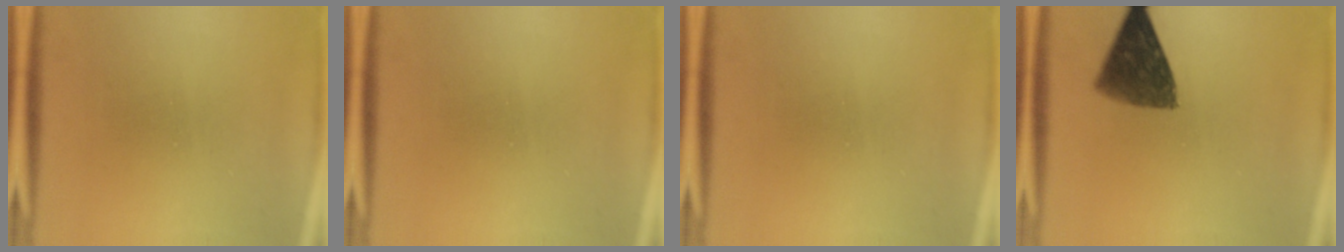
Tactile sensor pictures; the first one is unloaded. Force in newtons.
{"total": 0.0}
{"total": 0.0}
{"total": 9.6}